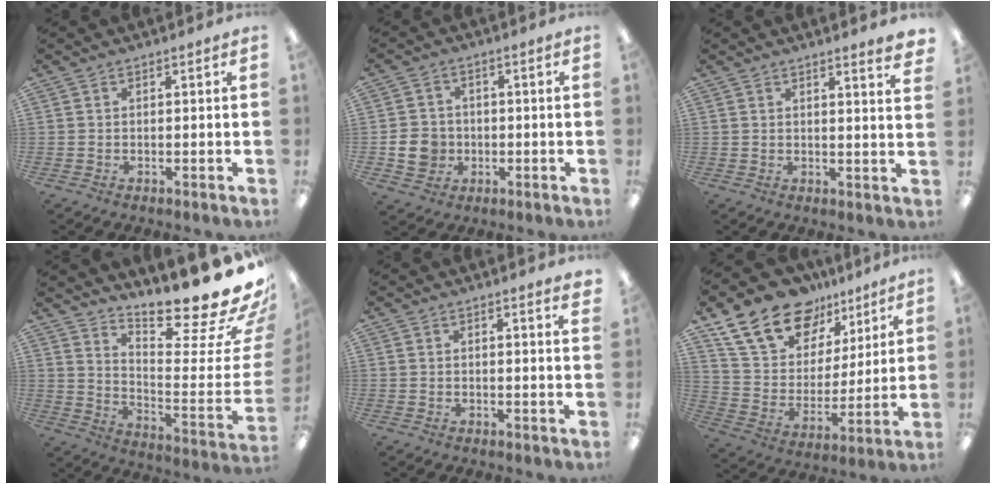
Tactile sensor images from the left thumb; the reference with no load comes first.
{"total": 6.8, "force": [-1.5, 6.1, 2.6], "torque": [-0.052, 0.013, -0.022]}
{"total": 3.1, "force": [2.6, -0.3, 1.6], "torque": [-0.021, -0.019, 0.043]}
{"total": 18.9, "force": [16.4, 1.8, 9.3], "torque": [-0.102, -0.156, 0.253]}
{"total": 1.6, "force": [1.3, -0.1, 0.8], "torque": [-0.010, -0.004, 0.022]}
{"total": 19.1, "force": [13.1, 11.6, 7.7], "torque": [-0.140, -0.073, 0.242]}